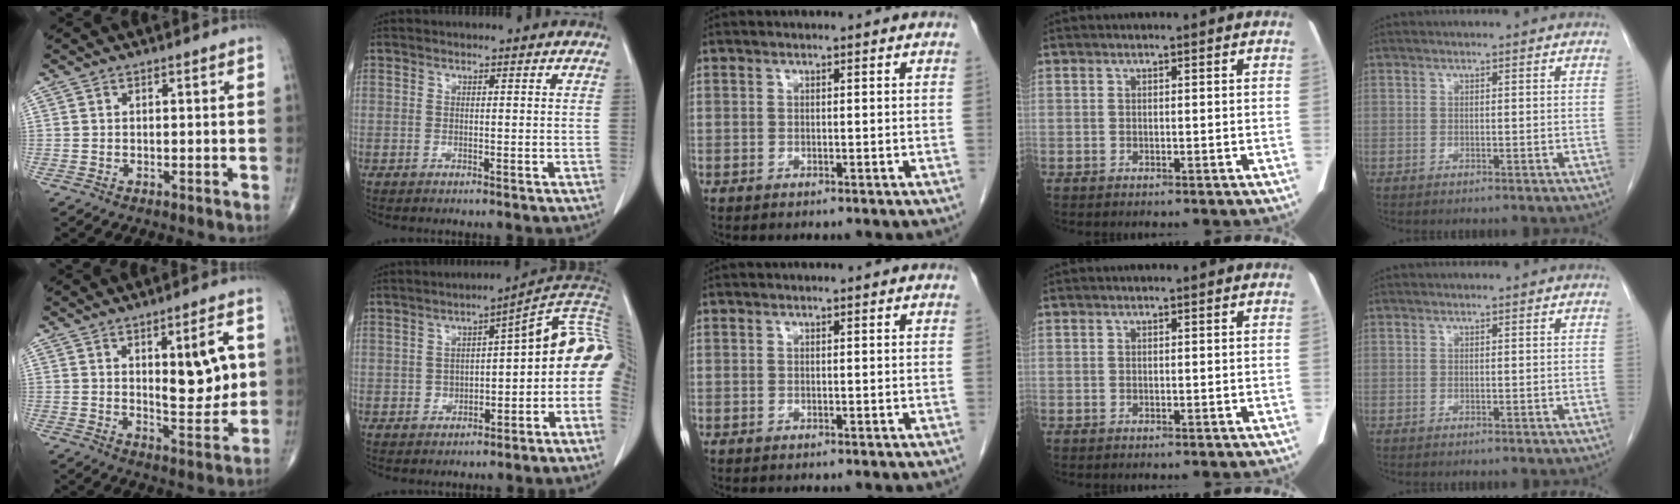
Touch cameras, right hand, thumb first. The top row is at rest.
{"thumb": {"total": 10.8, "force": [2.4, 3.9, 9.8], "torque": [-0.119, -0.023, 0.041]}, "index": {"total": 11.5, "force": [-2.0, 5.1, 10.1], "torque": [-0.126, 0.051, -0.025]}}